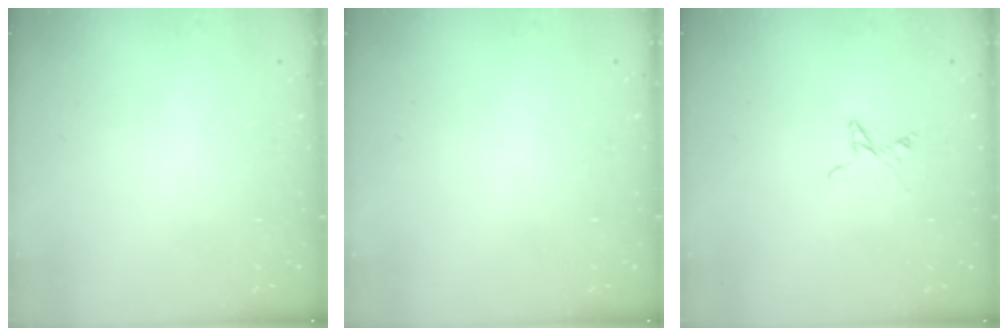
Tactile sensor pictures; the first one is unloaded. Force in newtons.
{"total": 0.0}
{"total": 4.5, "press": 4.4, "slide": 0.4}